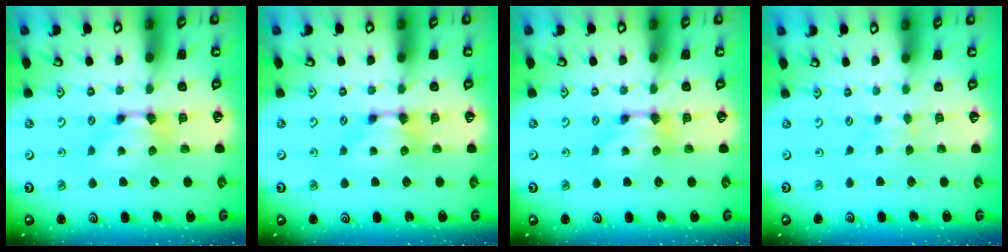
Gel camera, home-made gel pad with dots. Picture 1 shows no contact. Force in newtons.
{"total": 0.0}
{"total": 0.0}
{"total": 2.2, "press": 2.2, "slide": 0.4}